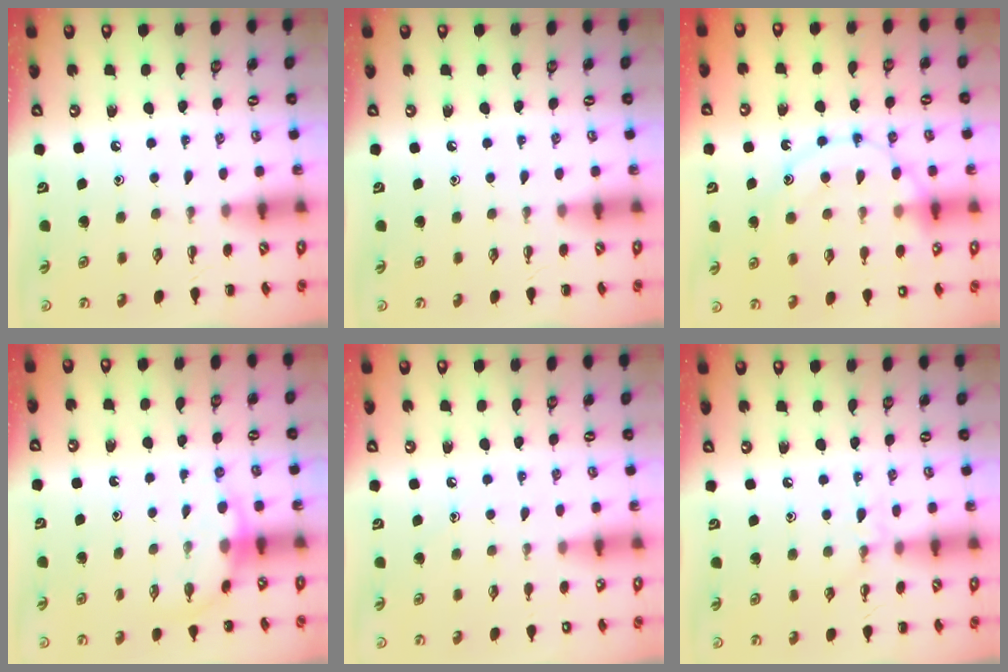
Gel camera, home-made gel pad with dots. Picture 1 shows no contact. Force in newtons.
{"total": 0.0}
{"total": 15.7, "press": 15.6, "slide": 1.1}
{"total": 6.2, "press": 6.2, "slide": 0.5}
{"total": 6.7, "press": 6.4, "slide": 2.0}
{"total": 4.9, "press": 4.7, "slide": 1.5}